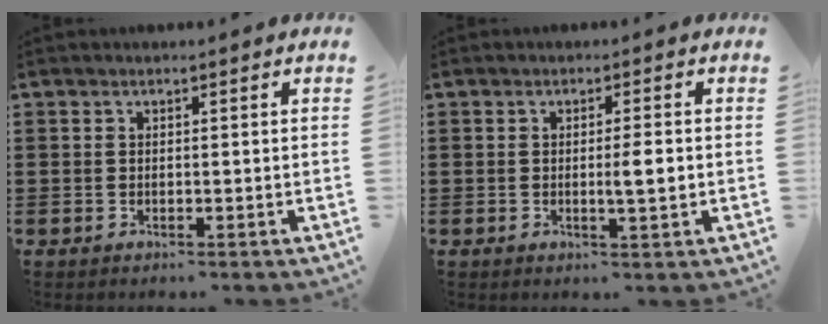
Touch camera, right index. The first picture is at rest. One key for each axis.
{"total": 3.2, "fx": -0.2, "fy": 0.4, "fz": 3.2, "tx": -0.056, "ty": -0.004, "tz": -0.004}